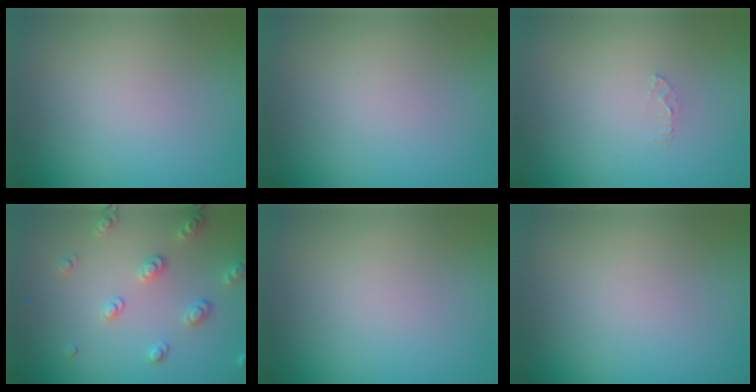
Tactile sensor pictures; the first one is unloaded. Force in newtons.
{"total": 0.0}
{"total": 0.7, "press": 0.7, "slide": 0.1}
{"total": 2.7, "press": 2.7, "slide": 0.5}
{"total": 0.0}
{"total": 0.0}